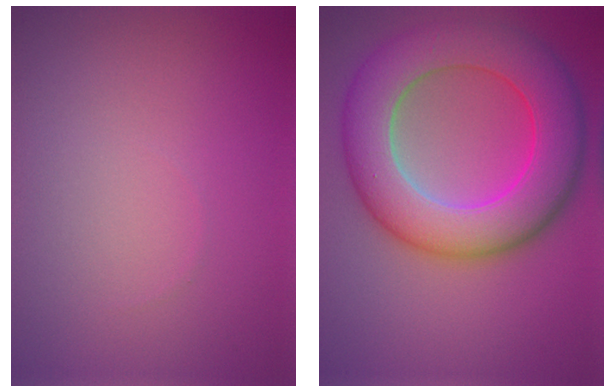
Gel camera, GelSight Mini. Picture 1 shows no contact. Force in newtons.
{"total": 10.6, "press": 10.6, "slide": 0.3}